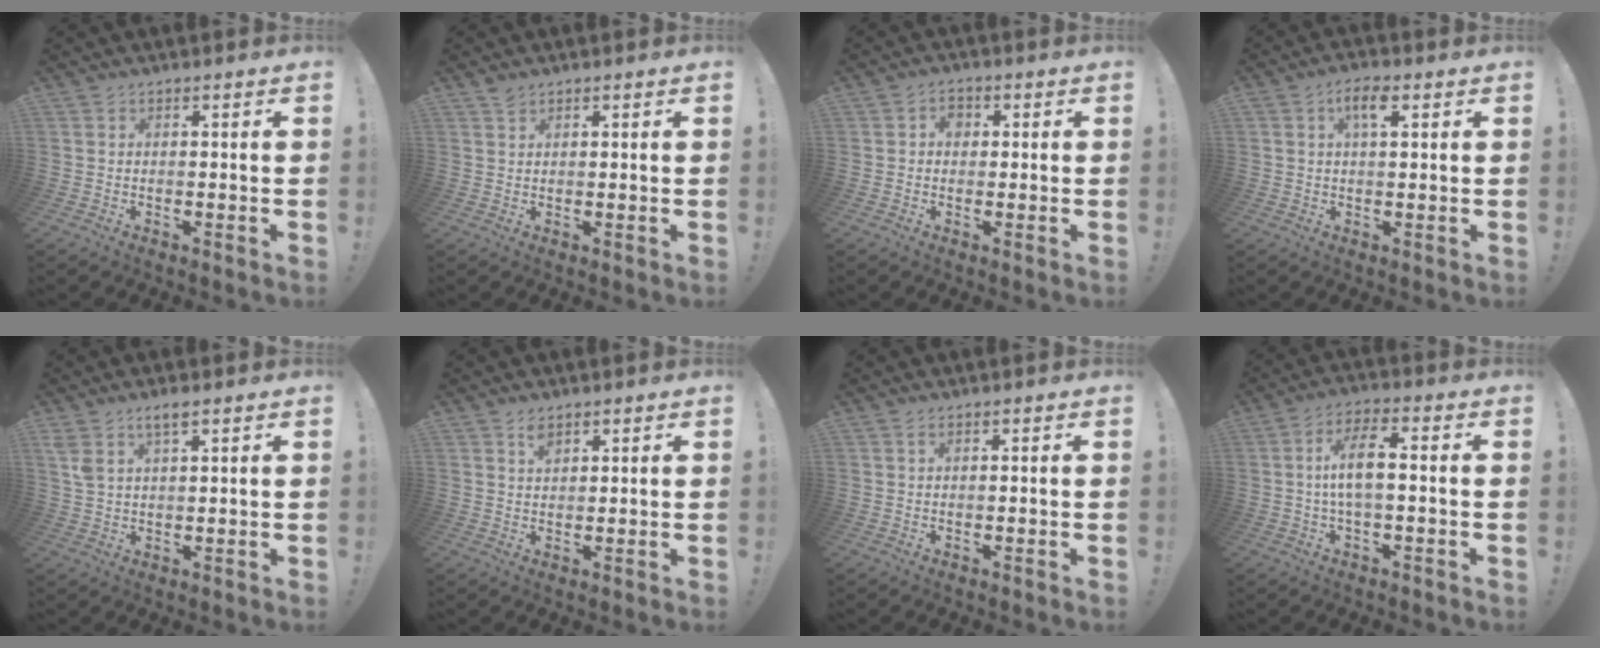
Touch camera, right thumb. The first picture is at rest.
{"total": 2.0, "force": [1.7, 0.9, 0.6], "torque": [-0.006, -0.006, 0.031]}
{"total": 3.3, "force": [0.4, 2.6, 2.1], "torque": [-0.029, 0.003, 0.004]}
{"total": 5.6, "force": [2.1, 2.4, 4.5], "torque": [-0.069, 0.001, 0.032]}
{"total": 4.8, "force": [3.2, 1.4, 3.3], "torque": [-0.060, -0.013, 0.059]}
{"total": 3.2, "force": [2.3, 1.6, 1.7], "torque": [-0.008, -0.018, 0.036]}
{"total": 1.0, "force": [0.6, 0.4, 0.7], "torque": [-0.017, 0.001, 0.011]}
{"total": 8.6, "force": [0.3, 3.0, 8.1], "torque": [-0.139, 0.007, 0.004]}